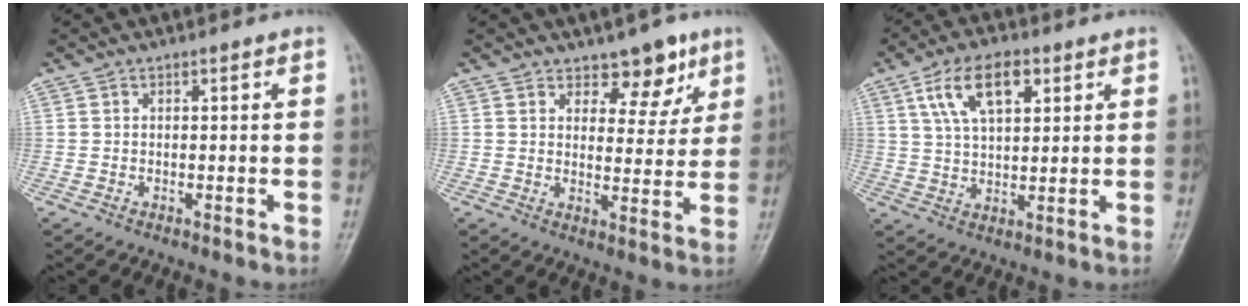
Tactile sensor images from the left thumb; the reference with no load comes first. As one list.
[{"total": 6.8, "force": [4.6, 3.8, 3.2], "torque": [-0.007, -0.029, 0.065]}, {"total": 10.4, "force": [4.6, 5.3, 7.7], "torque": [-0.126, -0.005, 0.085]}]